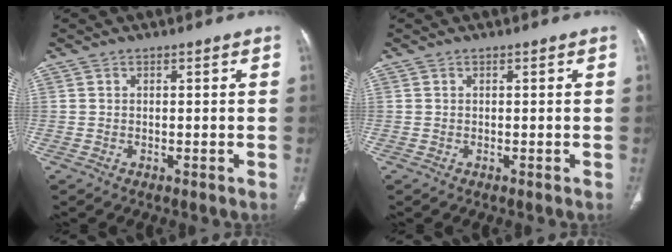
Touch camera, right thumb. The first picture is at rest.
{"total": 0.0}